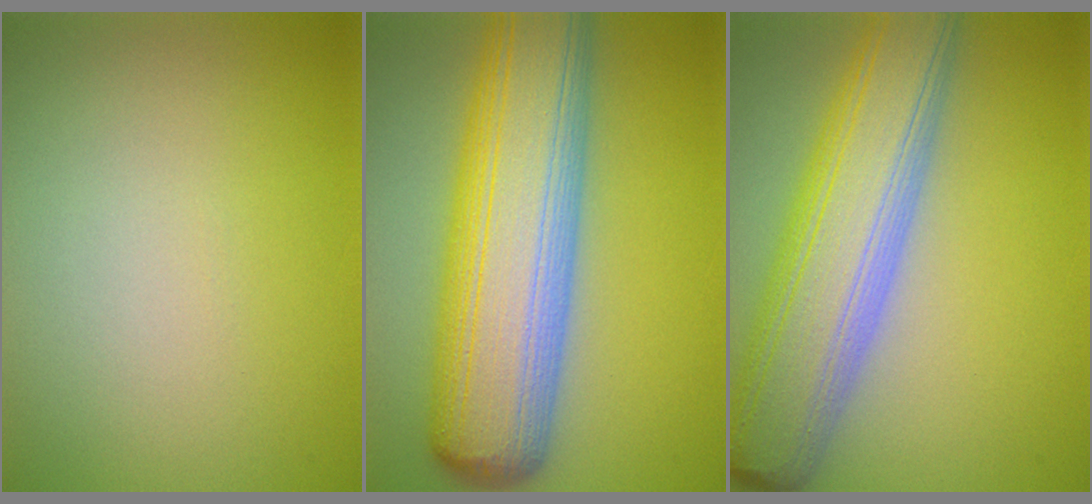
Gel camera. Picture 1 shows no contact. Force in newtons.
{"total": 13.4, "press": 13.4, "slide": 0.4}
{"total": 10.2, "press": 10.2, "slide": 0.5}